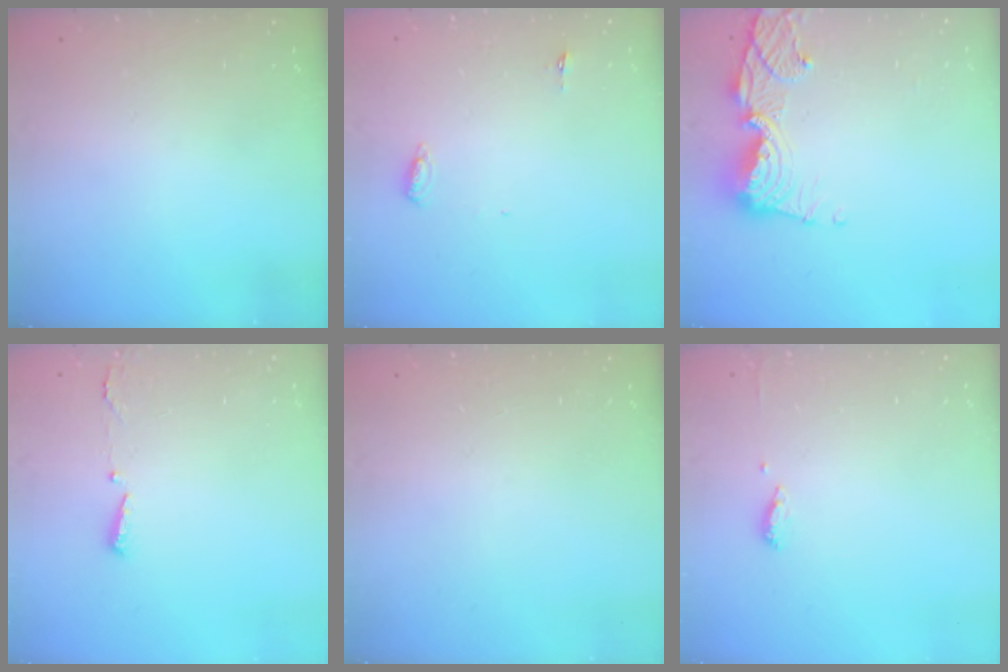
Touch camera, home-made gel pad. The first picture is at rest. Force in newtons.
{"total": 4.7, "press": 4.5, "slide": 1.4}
{"total": 12.9, "press": 12.8, "slide": 1.6}
{"total": 2.9, "press": 2.8, "slide": 0.6}
{"total": 0.0}
{"total": 6.1, "press": 6.0, "slide": 1.3}